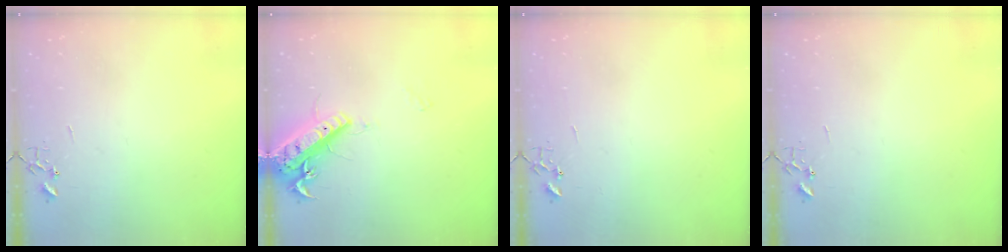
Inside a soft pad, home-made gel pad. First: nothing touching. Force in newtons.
{"total": 17.1, "press": 16.8, "slide": 3.3}
{"total": 0.0}
{"total": 0.0}